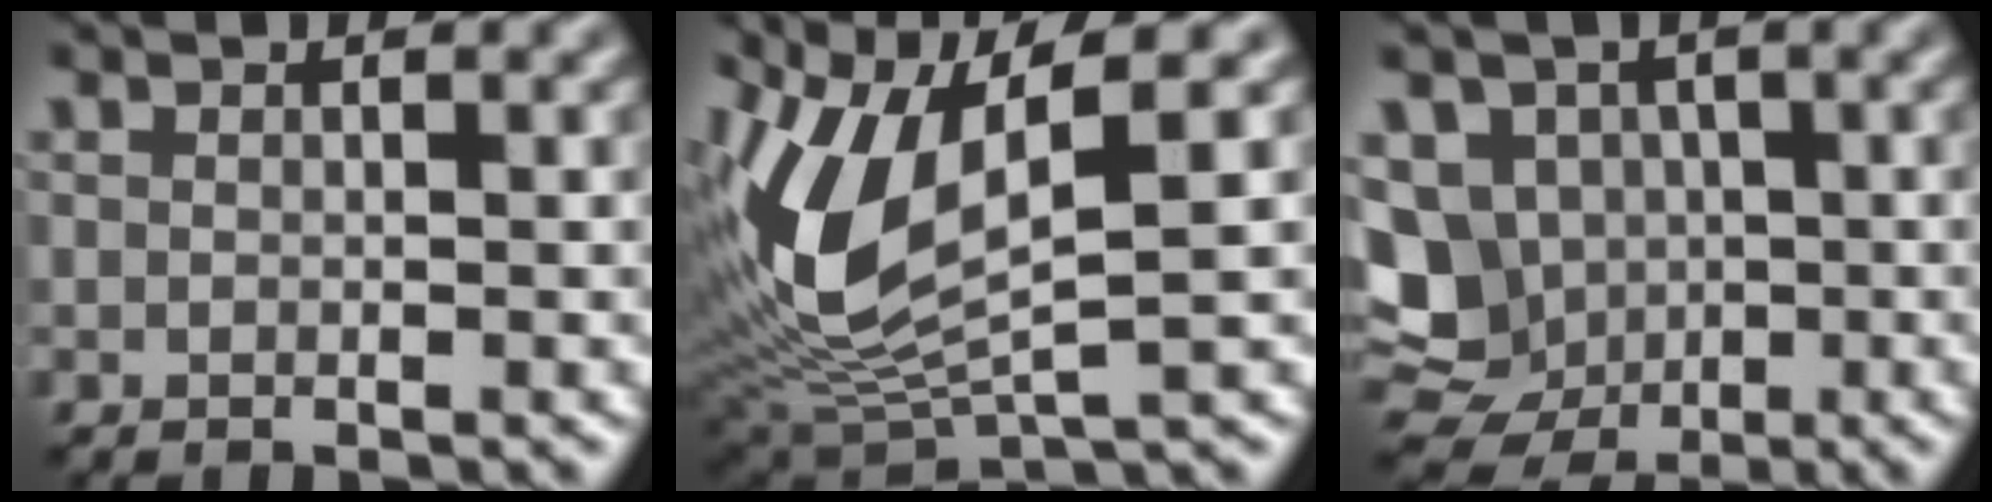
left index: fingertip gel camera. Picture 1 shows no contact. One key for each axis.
{"total": 9.1, "fx": 2.1, "fy": 3.7, "fz": 8.0, "tx": -0.183, "ty": -0.008, "tz": 0.040}
{"total": 9.4, "fx": -1.4, "fy": 8.4, "fz": 4.1, "tx": -0.060, "ty": -0.010, "tz": -0.047}